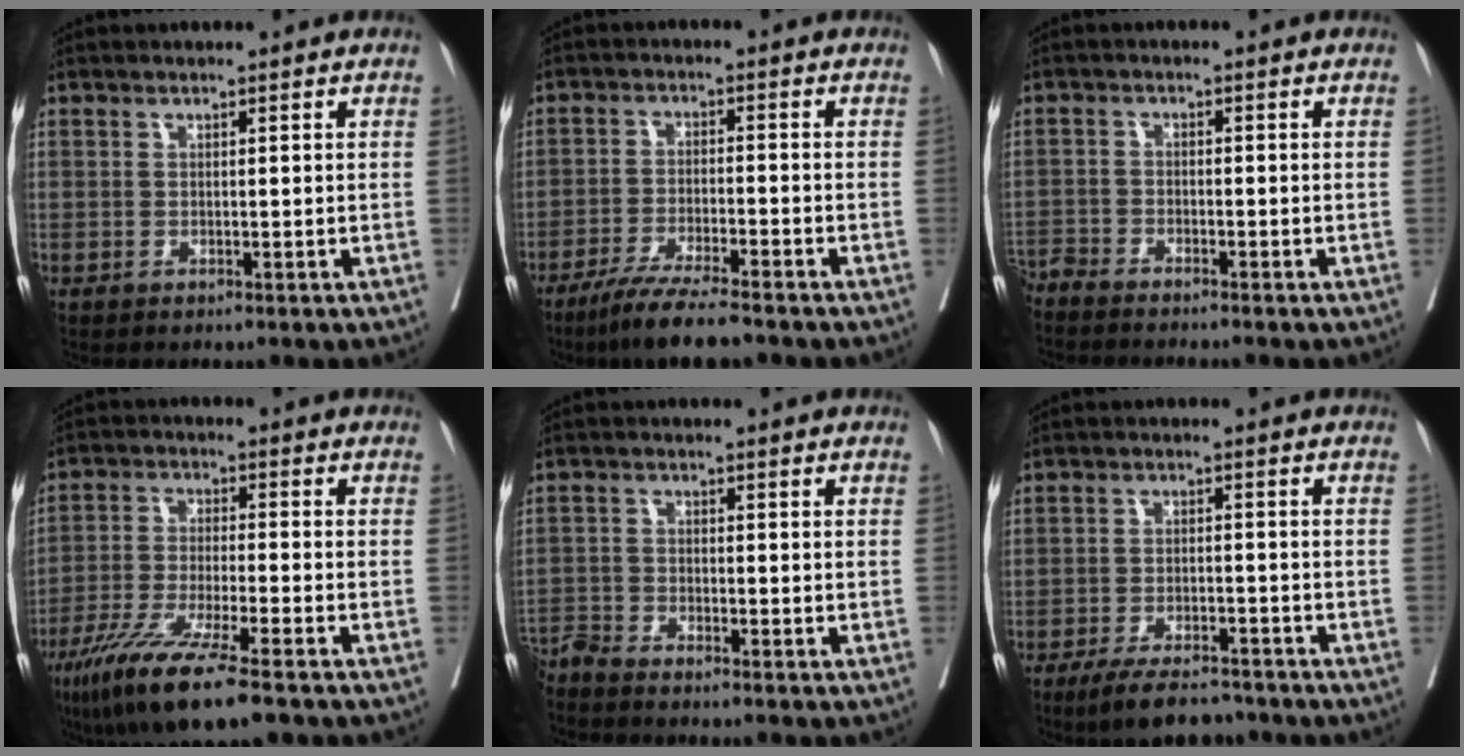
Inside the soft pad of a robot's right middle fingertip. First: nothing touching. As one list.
[{"total": 8.2, "force": [-6.6, 0.2, 5.0], "torque": [-0.083, -0.023, -0.115]}, {"total": 6.7, "force": [-6.4, -0.5, 1.9], "torque": [-0.017, -0.011, -0.111]}, {"total": 12.7, "force": [-8.4, 0.7, 9.5], "torque": [-0.174, -0.038, -0.147]}, {"total": 4.2, "force": [-4.1, -0.9, 0.6], "torque": [-0.009, -0.012, -0.079]}, {"total": 7.9, "force": [-6.6, 2.1, 3.9], "torque": [-0.062, -0.012, -0.110]}]